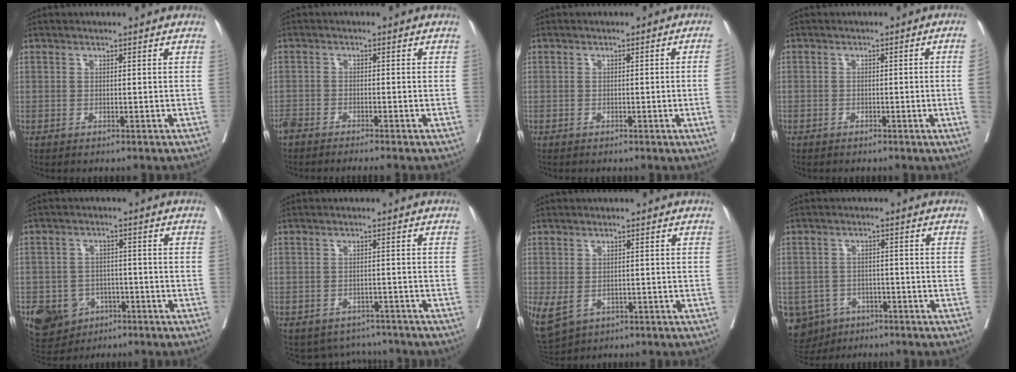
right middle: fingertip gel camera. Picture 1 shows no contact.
{"total": 4.9, "force": [-4.4, 0.1, 2.2], "torque": [-0.029, -0.007, -0.075]}
{"total": 3.0, "force": [-0.7, -0.4, 2.9], "torque": [-0.038, 0.004, -0.006]}
{"total": 2.8, "force": [-0.8, -0.1, 2.7], "torque": [-0.031, 0.004, -0.013]}
{"total": 9.9, "force": [-4.7, 8.1, 3.4], "torque": [-0.071, 0.004, -0.064]}
{"total": 5.3, "force": [-4.7, 2.5, -0.1], "torque": [0.013, 0.017, -0.058]}
{"total": 6.3, "force": [-2.0, 4.6, 3.9], "torque": [-0.091, -0.007, -0.020]}
{"total": 9.5, "force": [-5.2, 7.8, 2.1], "torque": [-0.060, 0.003, -0.069]}